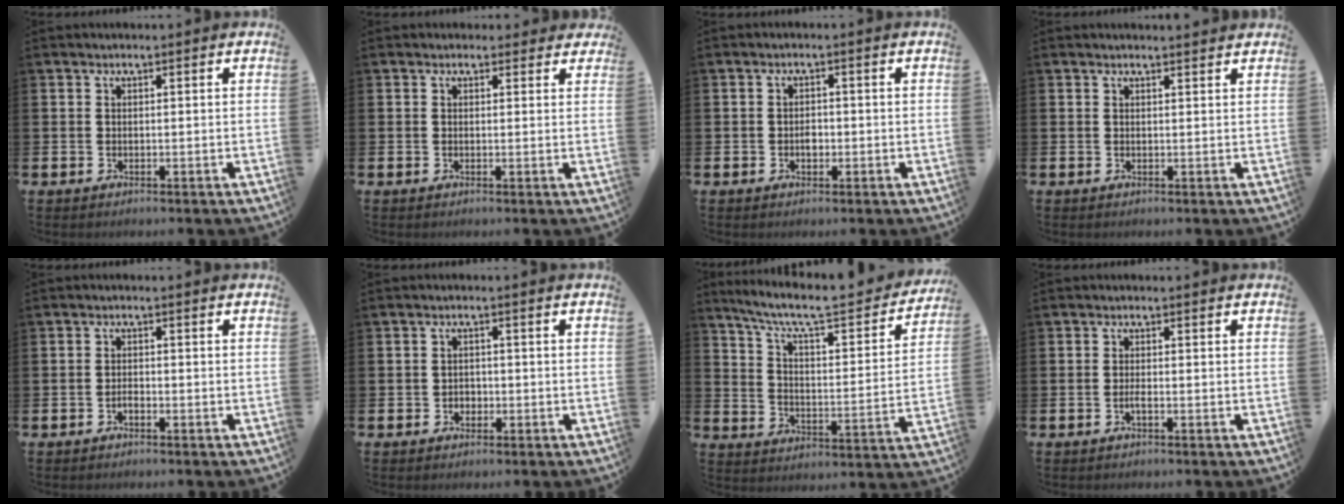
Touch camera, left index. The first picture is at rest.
{"total": 1.2, "force": [0.7, 0.9, 0.1], "torque": [0.003, 0.007, 0.011]}
{"total": 1.6, "force": [-0.4, 1.1, 1.1], "torque": [-0.010, 0.001, -0.011]}
{"total": 0.9, "force": [0.9, 0.0, 0.1], "torque": [0.006, -0.005, 0.015]}
{"total": 1.1, "force": [-0.8, 0.4, 0.6], "torque": [-0.019, 0.000, -0.013]}
{"total": 1.5, "force": [-0.6, 1.3, 0.4], "torque": [-0.008, 0.003, -0.015]}
{"total": 8.1, "force": [6.9, 1.6, 3.9], "torque": [-0.102, -0.048, 0.112]}
{"total": 1.0, "force": [-0.5, 0.1, 0.8], "torque": [-0.020, -0.002, -0.008]}